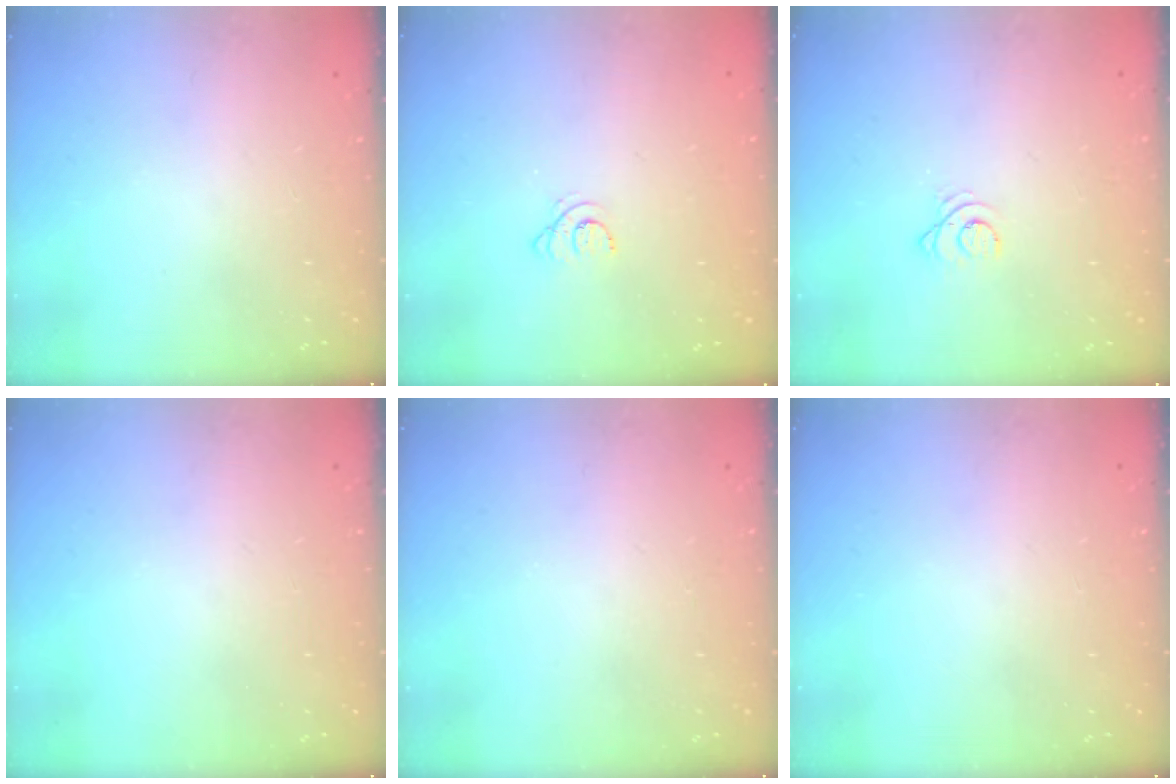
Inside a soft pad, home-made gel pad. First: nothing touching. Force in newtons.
{"total": 3.9, "press": 3.9, "slide": 0.3}
{"total": 2.4, "press": 2.4, "slide": 0.2}
{"total": 0.0}
{"total": 0.0}
{"total": 0.0}